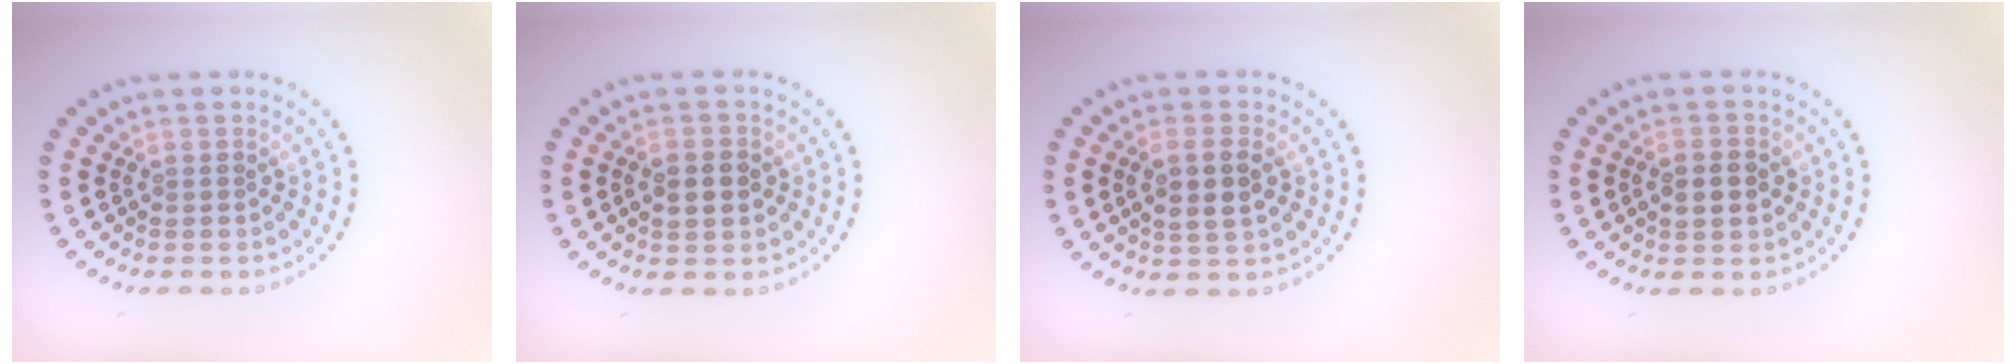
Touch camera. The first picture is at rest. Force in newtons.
{"total": 2.4, "press": 2.4, "slide": 0.1}
{"total": 2.9, "press": 2.7, "slide": 0.8}
{"total": 2.2, "press": 2.2, "slide": 0.1}